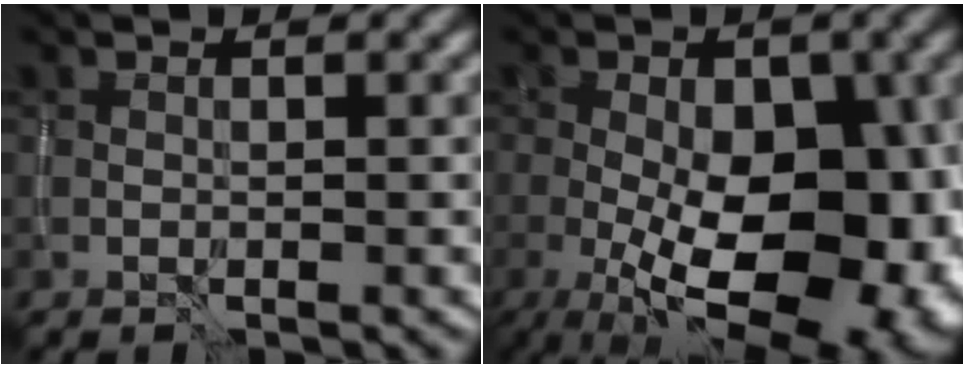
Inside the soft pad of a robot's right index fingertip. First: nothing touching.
{"total": 16.6, "force": [-3.7, 8.9, 13.5], "torque": [-0.173, -0.027, -0.044]}